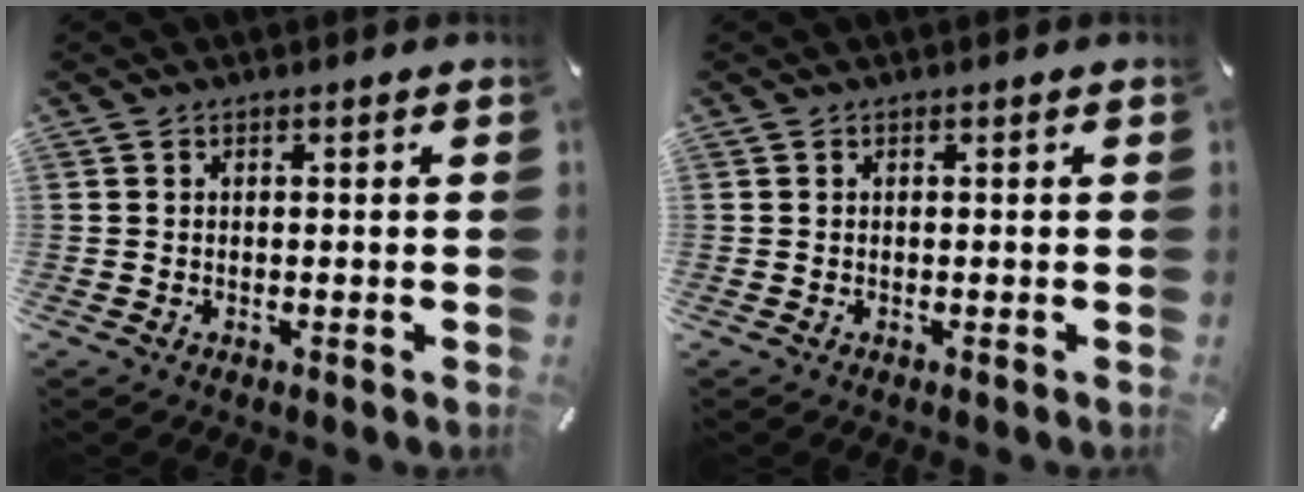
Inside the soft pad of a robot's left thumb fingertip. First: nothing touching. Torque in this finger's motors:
{"motor_torque": [0.00, 0.00, 0.03, 0.03, 0.00]}